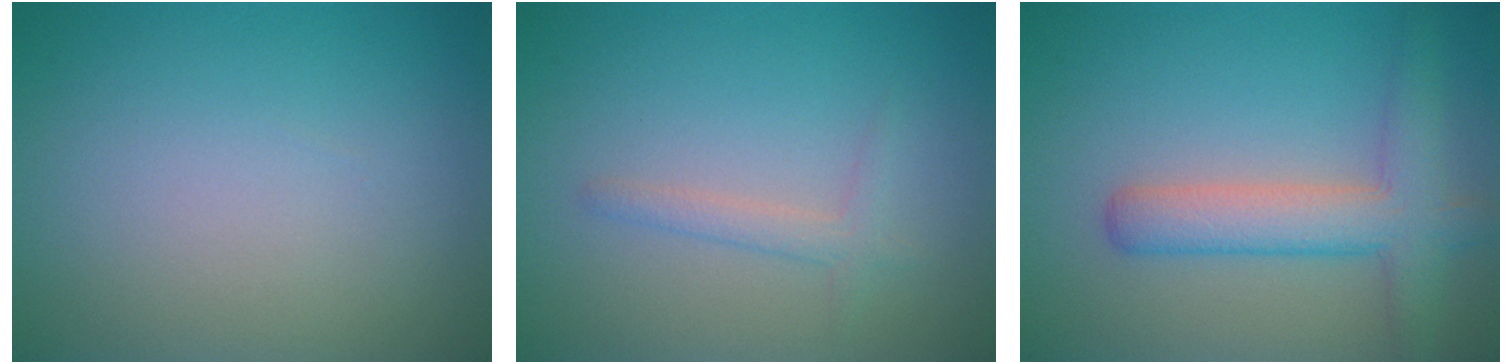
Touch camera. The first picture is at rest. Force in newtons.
{"total": 1.5, "press": 1.5, "slide": 0.1}
{"total": 4.6, "press": 4.6, "slide": 0.2}